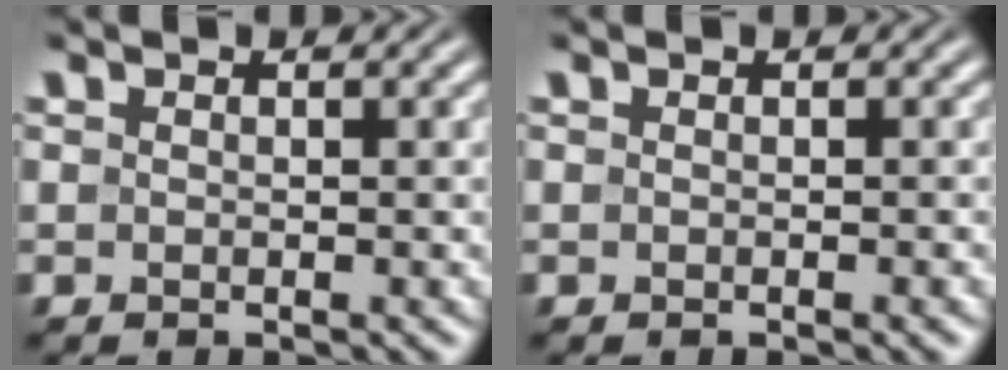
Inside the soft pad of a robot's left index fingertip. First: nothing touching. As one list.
[{"total": 0.8, "force": [-0.3, 0.1, 0.7], "torque": [-0.007, 0.001, -0.005]}]